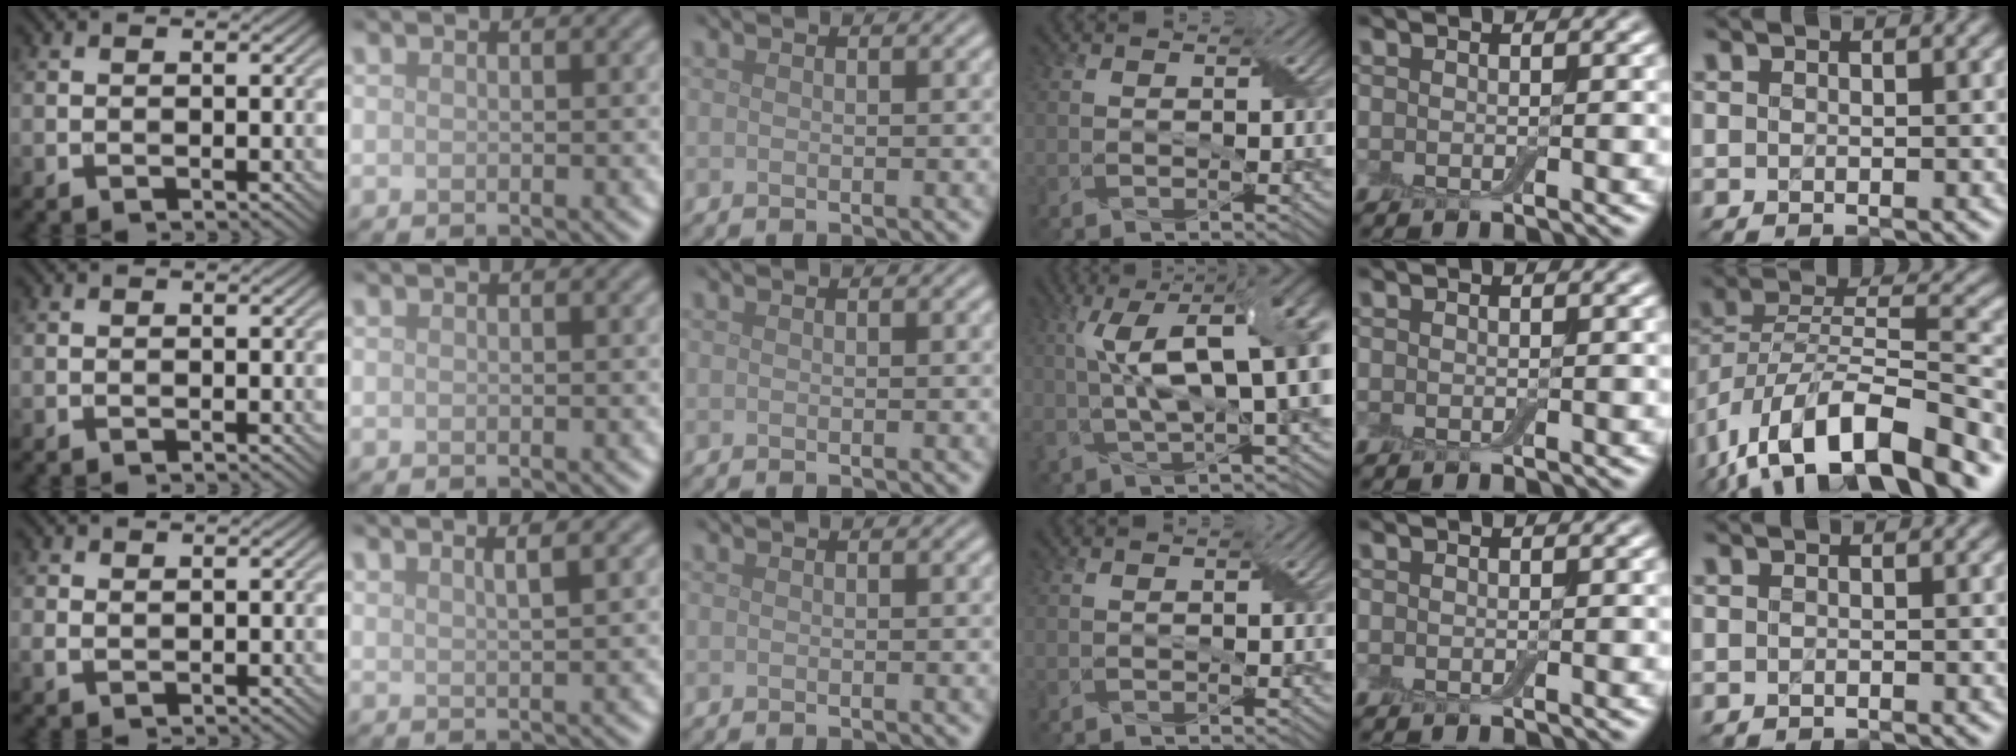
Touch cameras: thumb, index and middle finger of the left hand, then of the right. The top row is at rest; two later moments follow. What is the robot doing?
{"motion": "peel", "object": "aluminum foil"}